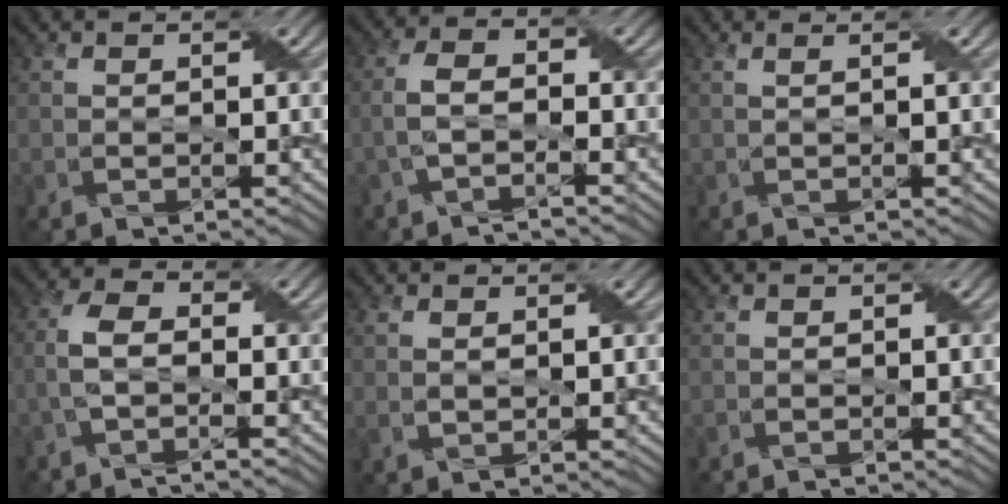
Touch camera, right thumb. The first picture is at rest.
{"total": 3.2, "force": [-1.5, 1.0, 2.6], "torque": [-0.061, 0.004, -0.035]}
{"total": 2.0, "force": [0.3, 0.5, 1.9], "torque": [-0.028, 0.008, -0.012]}
{"total": 3.6, "force": [-1.3, 1.2, 3.2], "torque": [-0.076, 0.006, -0.034]}
{"total": 1.4, "force": [0.8, 0.5, 1.0], "torque": [-0.019, -0.004, 0.019]}
{"total": 0.0}